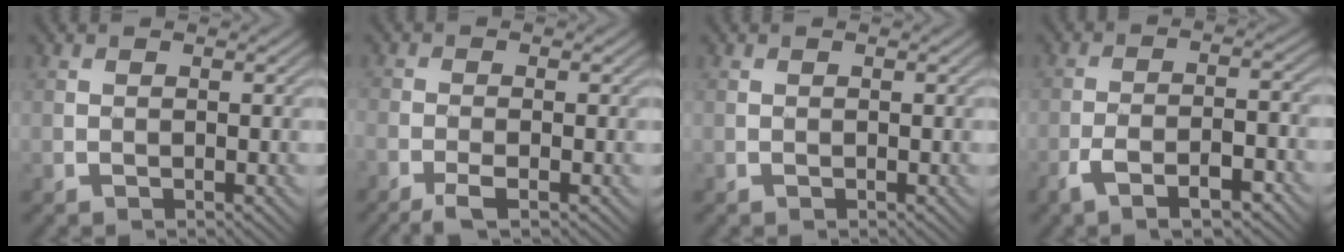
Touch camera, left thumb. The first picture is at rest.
{"total": 3.4, "force": [-2.3, 0.7, 2.4], "torque": [-0.051, -0.002, -0.049]}
{"total": 0.0}
{"total": 7.1, "force": [-4.5, 2.1, 5.1], "torque": [-0.093, 0.000, -0.080]}